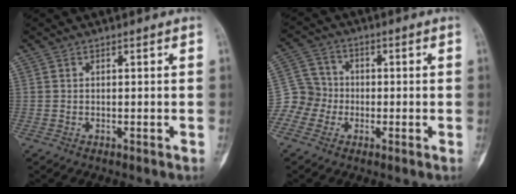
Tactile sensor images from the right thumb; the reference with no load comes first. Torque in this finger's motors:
{"motor_torque": [-0.08, 0.03, 0.21, -0.29, 0.02]}